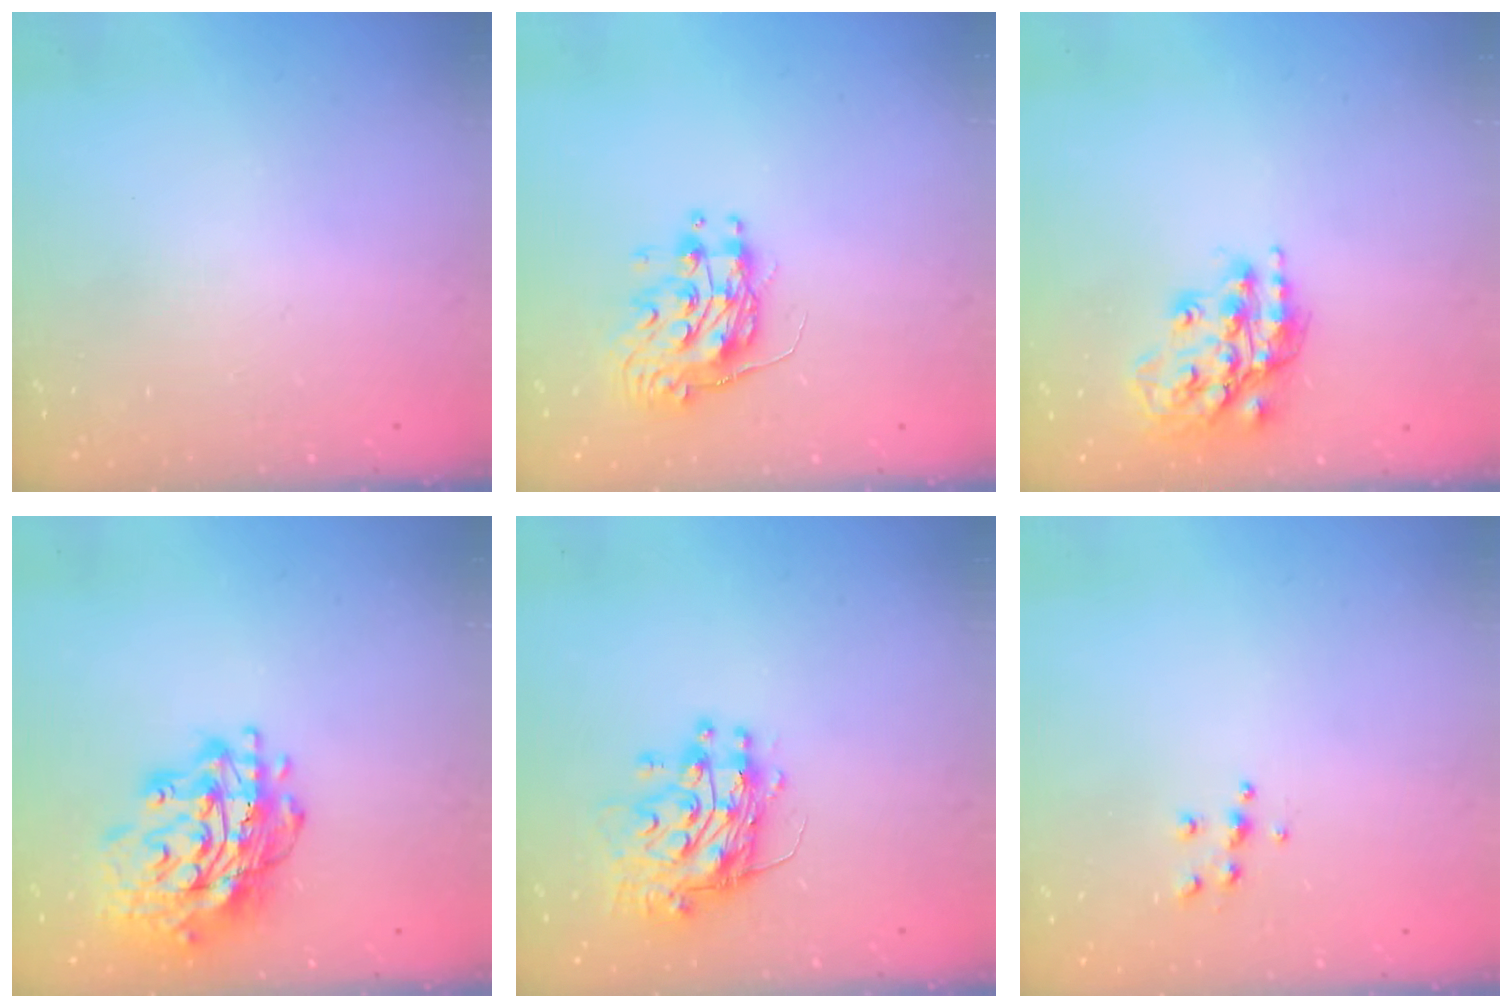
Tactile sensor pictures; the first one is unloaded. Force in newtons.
{"total": 9.6, "press": 9.6, "slide": 0.4}
{"total": 17.5, "press": 17.4, "slide": 1.4}
{"total": 19.1, "press": 19.0, "slide": 1.9}
{"total": 11.7, "press": 11.6, "slide": 1.2}
{"total": 5.5, "press": 5.5, "slide": 0.5}